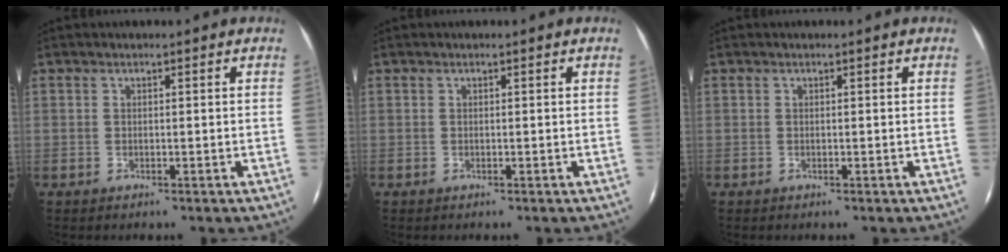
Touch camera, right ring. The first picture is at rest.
{"total": 0.0}
{"total": 0.0}